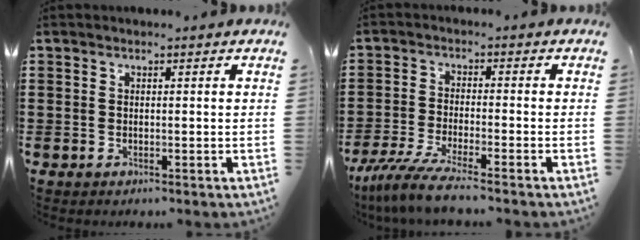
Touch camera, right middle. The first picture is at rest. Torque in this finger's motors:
{"motor_torque": [0.91, 0.12, 0.68, 0.19]}